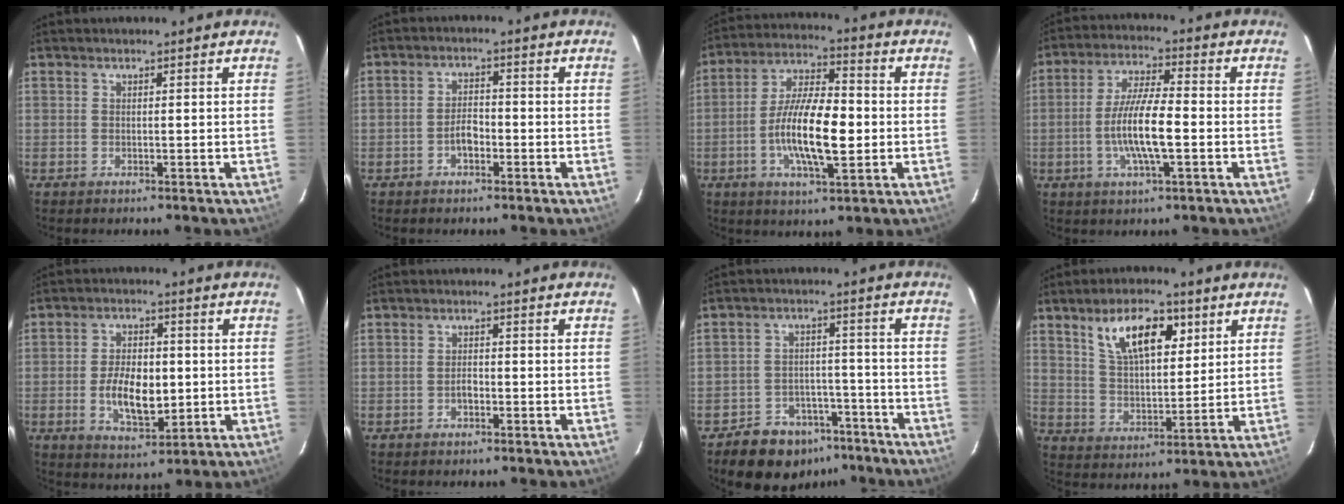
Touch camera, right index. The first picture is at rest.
{"total": 3.7, "force": [-1.7, 1.9, 2.7], "torque": [-0.053, 0.007, -0.028]}
{"total": 13.6, "force": [-2.3, 4.3, 12.7], "torque": [-0.243, 0.001, -0.045]}
{"total": 10.2, "force": [-2.3, 1.9, 9.8], "torque": [-0.191, -0.002, -0.045]}
{"total": 9.8, "force": [-1.3, 5.1, 8.2], "torque": [-0.156, 0.002, -0.015]}
{"total": 1.6, "force": [-0.8, 0.9, 1.1], "torque": [-0.020, 0.004, -0.015]}
{"total": 11.9, "force": [-8.4, 7.6, 3.8], "torque": [-0.089, 0.025, -0.106]}
{"total": 12.1, "force": [6.1, 5.4, 9.0], "torque": [-0.157, 0.017, 0.112]}